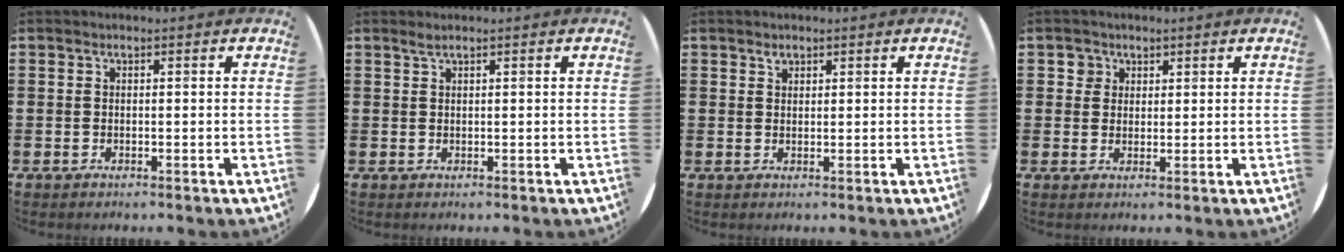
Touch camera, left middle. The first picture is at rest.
{"total": 0.8, "force": [0.6, -0.1, 0.5], "torque": [-0.008, 0.001, 0.011]}
{"total": 1.0, "force": [0.9, 0.4, 0.0], "torque": [0.006, -0.001, 0.015]}
{"total": 2.1, "force": [1.4, 1.6, 0.0], "torque": [0.011, -0.001, 0.024]}